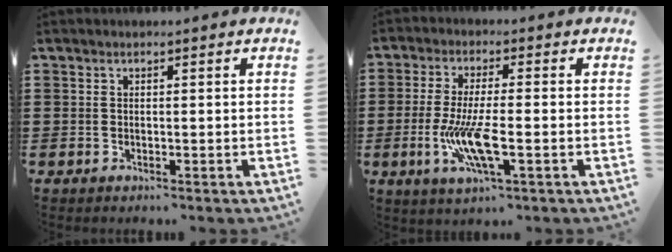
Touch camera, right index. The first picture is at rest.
{"total": 8.4, "force": [-2.3, 1.6, 7.9], "torque": [-0.164, -0.019, -0.042]}